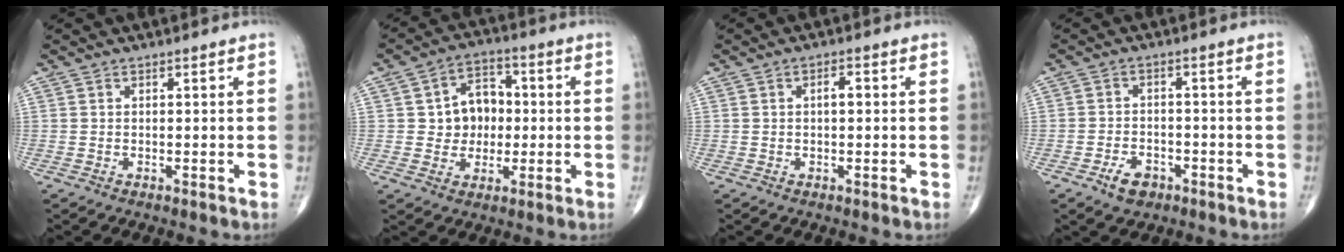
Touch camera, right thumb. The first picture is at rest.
{"total": 8.7, "force": [0.2, 7.1, 4.9], "torque": [-0.037, 0.017, -0.003]}
{"total": 2.1, "force": [0.3, 0.9, 1.9], "torque": [-0.028, 0.005, 0.003]}
{"total": 4.5, "force": [-2.7, 2.8, 2.3], "torque": [-0.028, 0.015, -0.043]}